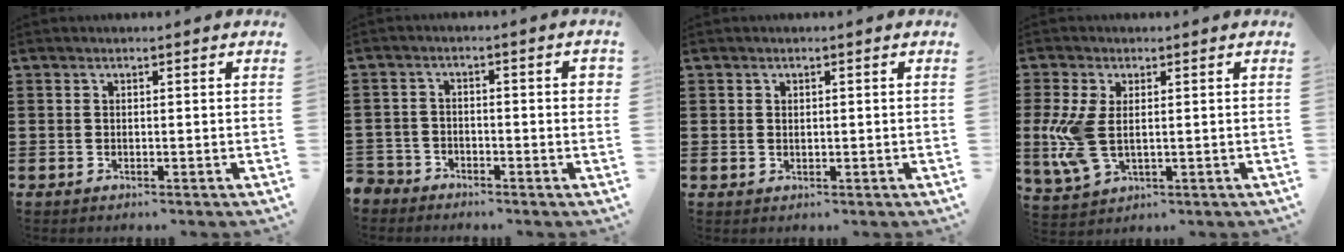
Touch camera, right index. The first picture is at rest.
{"total": 3.0, "force": [-2.7, 1.2, 0.6], "torque": [-0.021, 0.001, -0.061]}
{"total": 0.8, "force": [0.6, 0.6, 0.1], "torque": [-0.003, 0.005, 0.011]}
{"total": 7.5, "force": [0.3, 4.0, 6.3], "torque": [-0.150, -0.004, 0.003]}